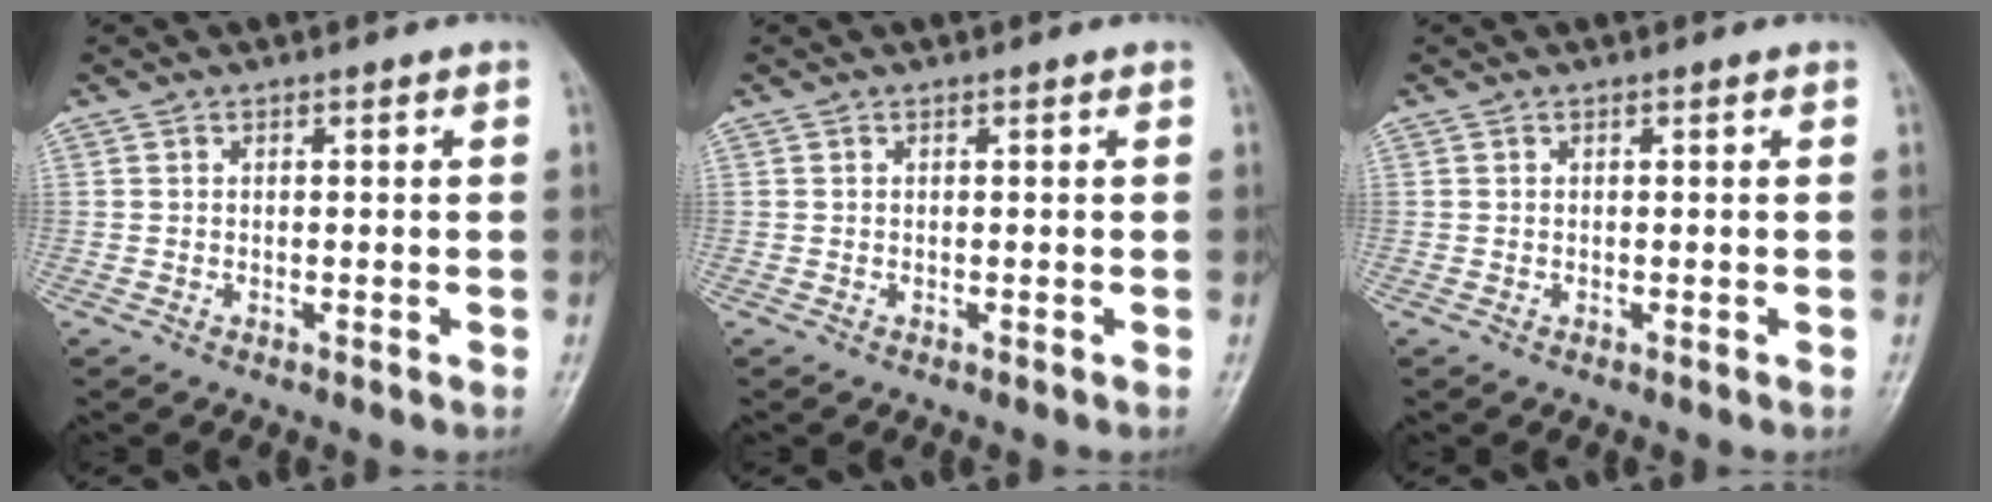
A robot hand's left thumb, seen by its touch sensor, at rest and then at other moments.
{"total": 0.0}
{"total": 0.0}